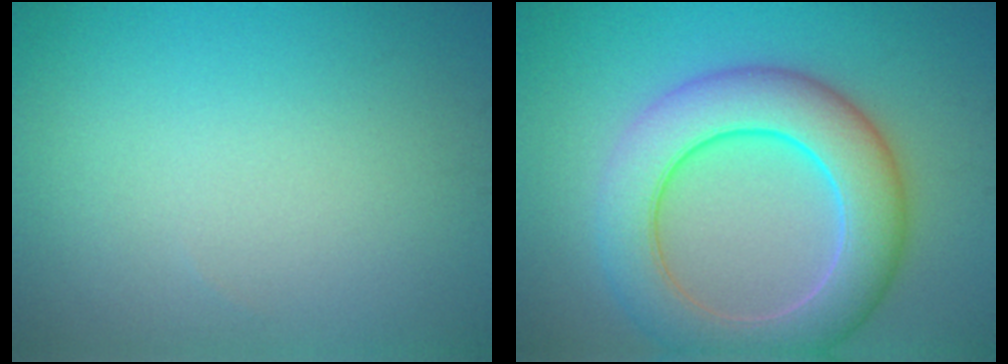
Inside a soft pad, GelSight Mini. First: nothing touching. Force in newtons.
{"total": 9.1, "press": 9.1, "slide": 0.4}